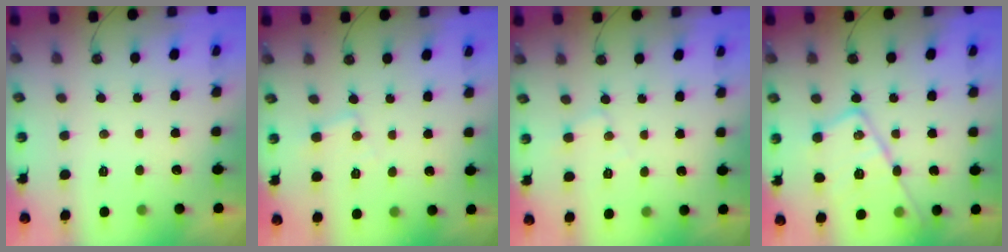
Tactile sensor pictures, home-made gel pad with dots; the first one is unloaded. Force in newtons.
{"total": 6.2, "press": 6.2, "slide": 0.2}
{"total": 5.6, "press": 5.6, "slide": 0.7}
{"total": 18.3, "press": 18.3, "slide": 1.0}